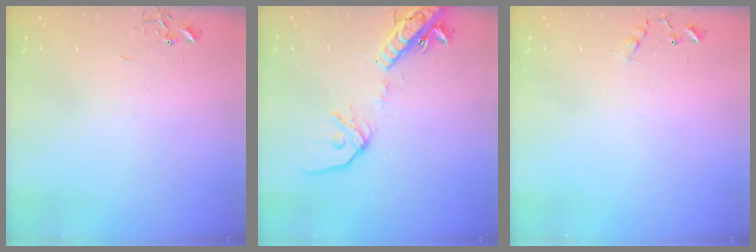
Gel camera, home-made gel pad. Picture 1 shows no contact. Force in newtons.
{"total": 15.6, "press": 15.3, "slide": 3.2}
{"total": 6.7, "press": 6.7, "slide": 0.4}